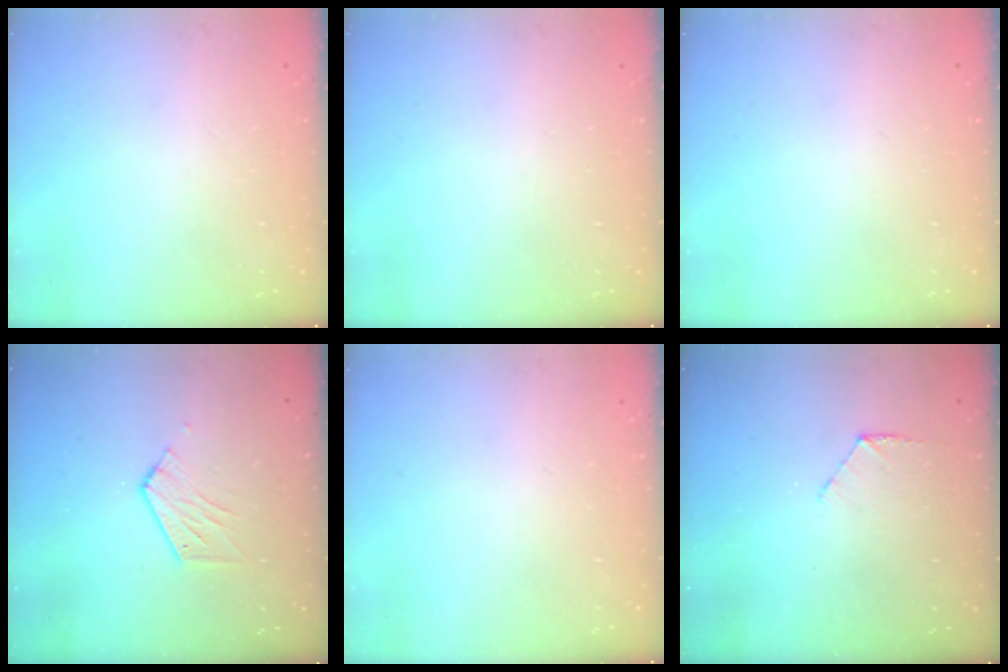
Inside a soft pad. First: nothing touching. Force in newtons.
{"total": 0.0}
{"total": 0.0}
{"total": 6.0, "press": 5.9, "slide": 0.4}
{"total": 0.0}
{"total": 4.6, "press": 4.5, "slide": 0.4}